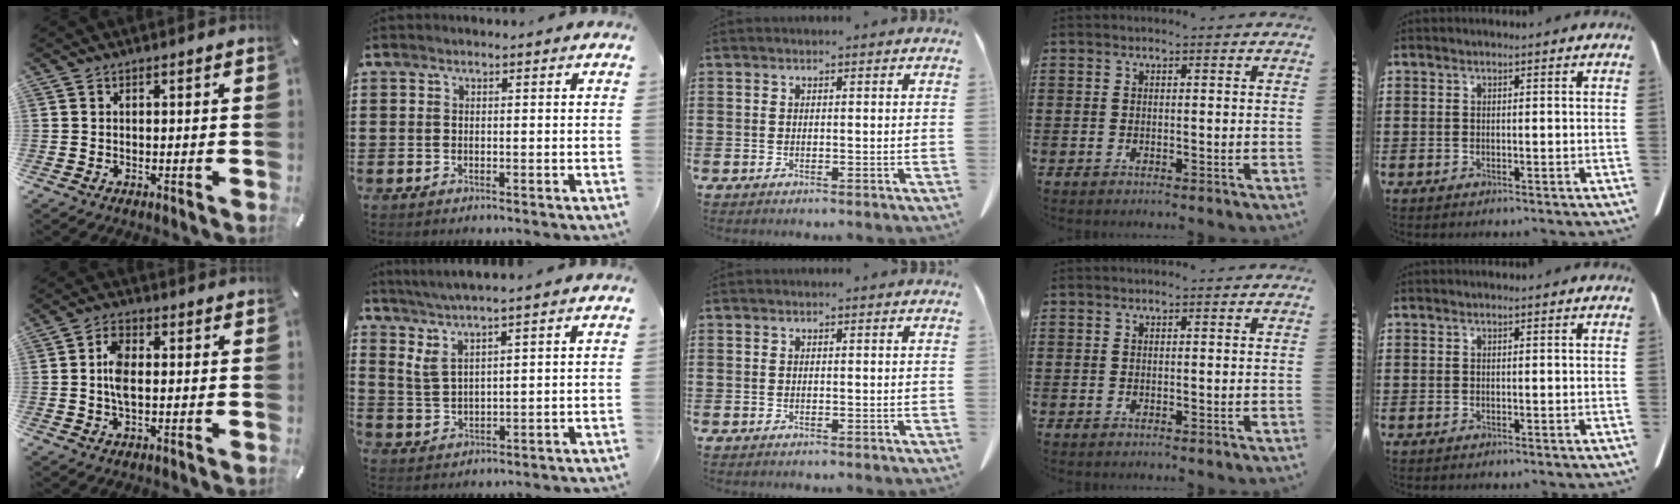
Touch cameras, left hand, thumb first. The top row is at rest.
{"thumb": {"total": 5.4, "force": [0.0, 2.8, 4.7], "torque": [-0.102, 0.003, -0.003]}, "index": {"total": 4.1, "force": [3.0, 0.5, 2.7], "torque": [-0.069, -0.011, 0.051]}}